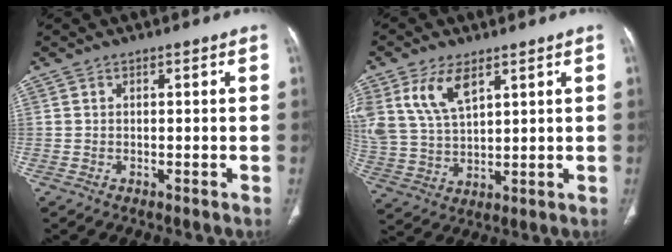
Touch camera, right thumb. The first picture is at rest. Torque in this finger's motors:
{"motor_torque": [0.01, 0.28, 0.39, 0.16, 0.13]}